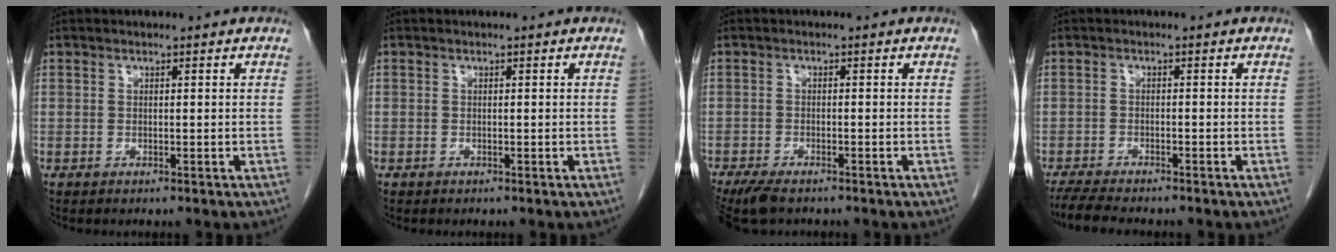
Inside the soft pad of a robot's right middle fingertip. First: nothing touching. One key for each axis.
{"total": 0.0}
{"total": 5.6, "fx": -4.5, "fy": 1.5, "fz": 3.0, "tx": -0.053, "ty": -0.014, "tz": -0.074}
{"total": 6.7, "fx": -5.8, "fy": 0.9, "fz": 3.1, "tx": -0.052, "ty": -0.017, "tz": -0.095}